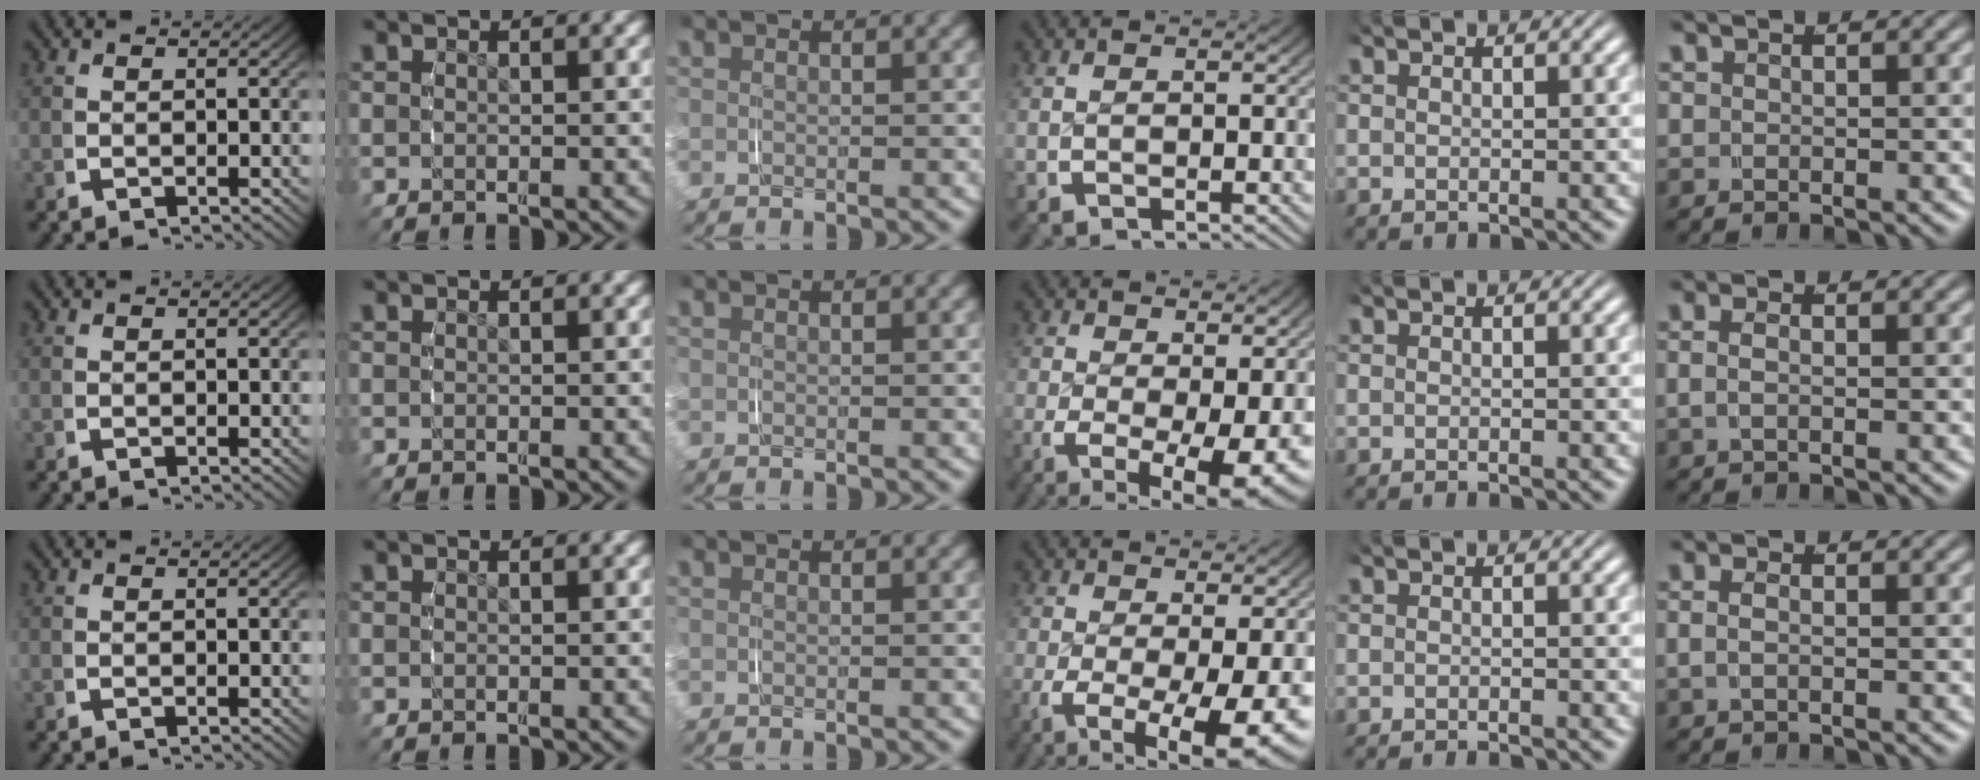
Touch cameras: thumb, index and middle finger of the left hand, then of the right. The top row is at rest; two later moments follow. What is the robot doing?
{"motion": "grasp_and_lifting", "object": "shoes"}